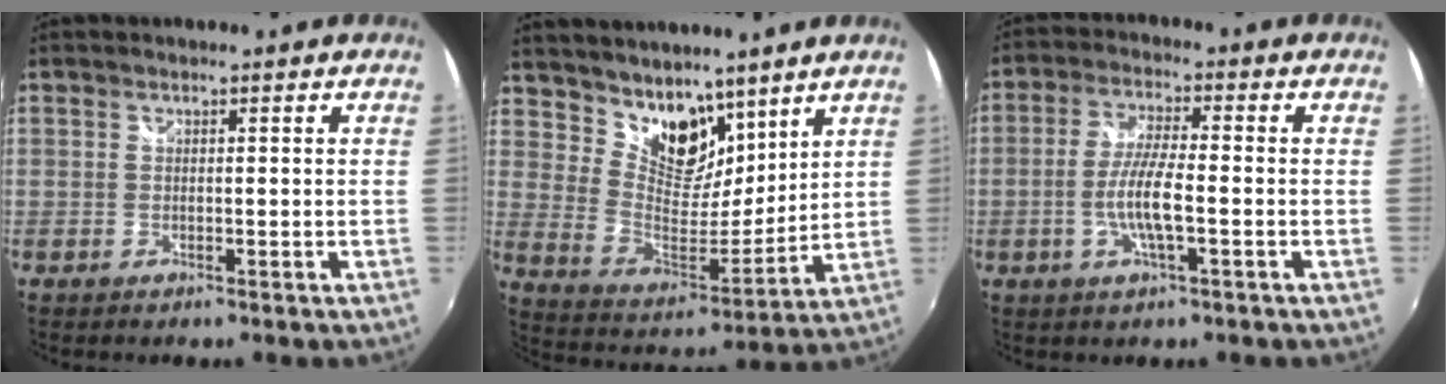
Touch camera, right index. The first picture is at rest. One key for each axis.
{"total": 13.0, "fx": 9.5, "fy": 7.1, "fz": 5.5, "tx": -0.100, "ty": 0.001, "tz": 0.179}
{"total": 7.4, "fx": -2.0, "fy": 1.1, "fz": 7.1, "tx": -0.142, "ty": -0.002, "tz": -0.040}